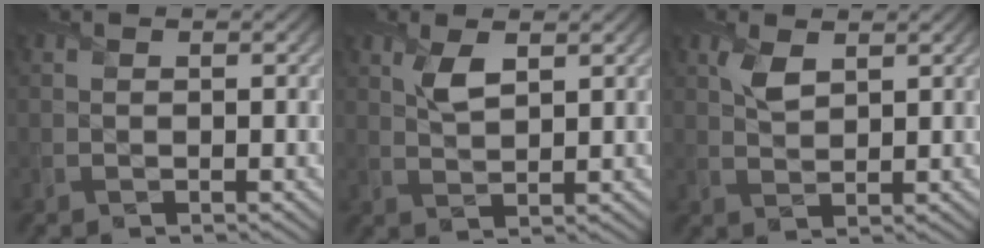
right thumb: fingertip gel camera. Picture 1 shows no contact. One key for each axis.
{"total": 3.2, "fx": 1.8, "fy": 1.3, "fz": 2.4, "tx": -0.055, "ty": 0.002, "tz": 0.034}
{"total": 2.9, "fx": 1.6, "fy": 1.3, "fz": 2.0, "tx": -0.049, "ty": 0.002, "tz": 0.032}